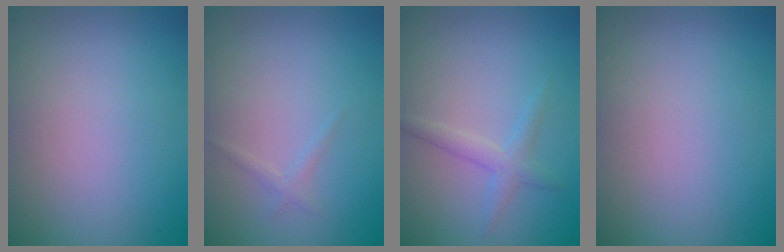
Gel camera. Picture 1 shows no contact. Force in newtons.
{"total": 0.8, "press": 0.8, "slide": 0.1}
{"total": 1.7, "press": 1.7, "slide": 0.1}
{"total": 0.0}